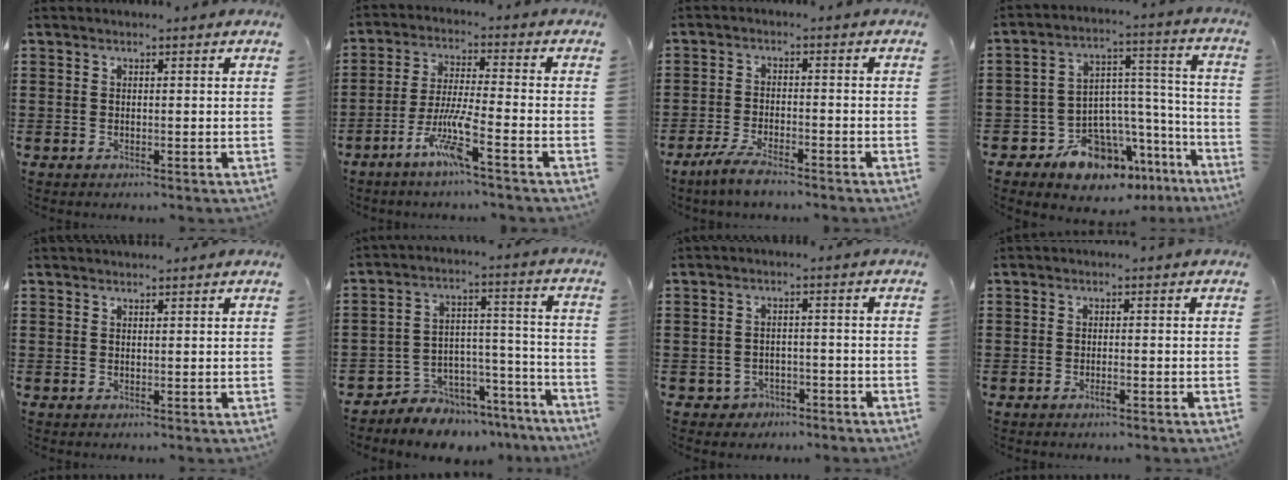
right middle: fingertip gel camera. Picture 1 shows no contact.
{"total": 7.5, "force": [-4.4, 0.5, 6.1], "torque": [-0.124, -0.005, -0.085]}
{"total": 3.9, "force": [-3.2, 0.5, 2.3], "torque": [-0.058, -0.005, -0.065]}
{"total": 11.6, "force": [-9.5, 5.3, 4.2], "torque": [-0.079, 0.032, -0.176]}
{"total": 0.9, "force": [0.9, -0.1, 0.0], "torque": [0.000, -0.003, 0.018]}
{"total": 6.3, "force": [-5.8, 2.3, -0.1], "torque": [0.001, 0.021, -0.117]}
{"total": 2.0, "force": [-1.7, 1.1, 0.1], "torque": [-0.010, 0.002, -0.039]}
{"total": 1.2, "force": [-0.8, 0.0, 0.9], "torque": [-0.016, -0.003, -0.013]}